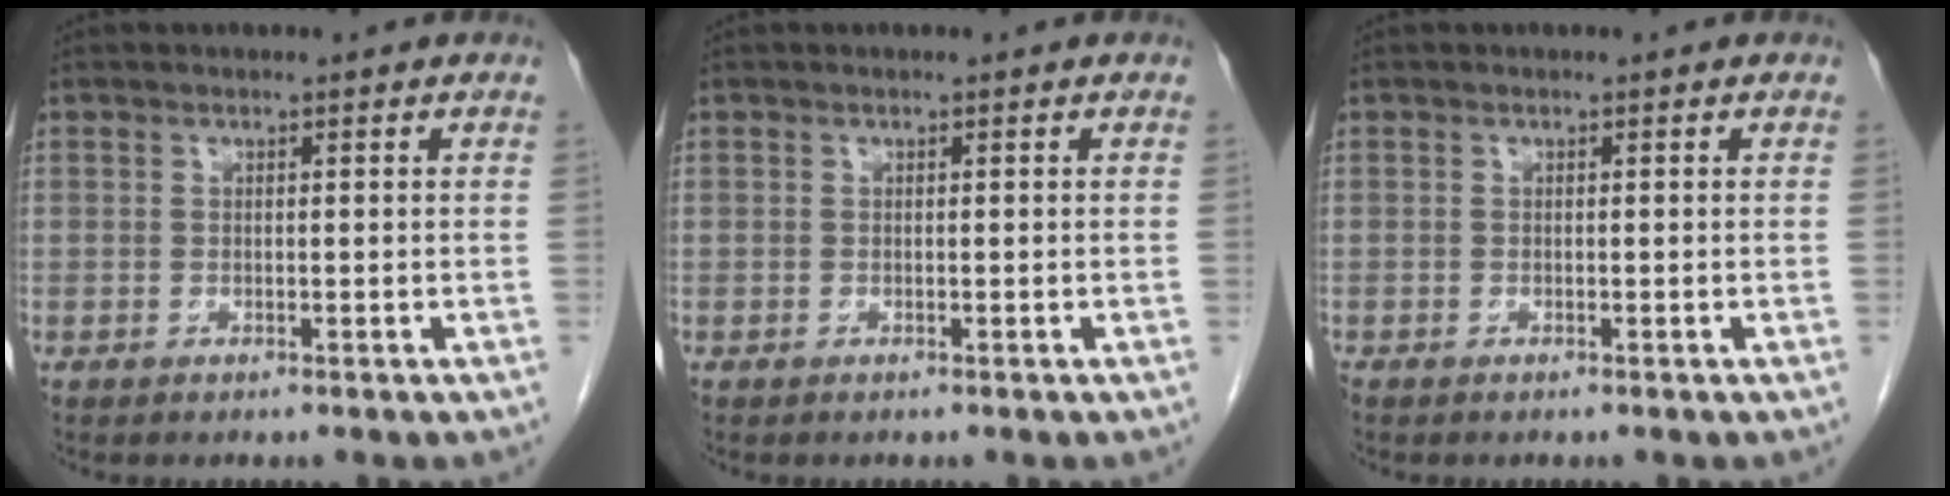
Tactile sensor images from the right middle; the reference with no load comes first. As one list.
[{"total": 0.0}, {"total": 0.0}]